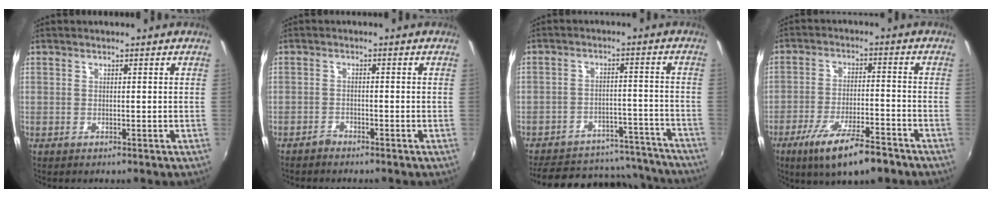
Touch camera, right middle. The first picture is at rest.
{"total": 1.7, "force": [-1.6, 0.5, 0.1], "torque": [-0.007, -0.002, -0.033]}
{"total": 21.1, "force": [-18.0, 8.7, 6.5], "torque": [-0.137, 0.054, -0.208]}
{"total": 12.5, "force": [-8.5, 2.8, 8.6], "torque": [-0.174, -0.029, -0.144]}